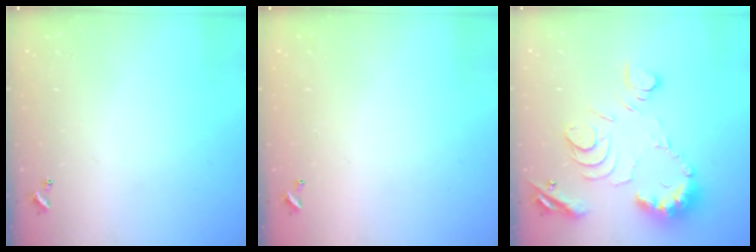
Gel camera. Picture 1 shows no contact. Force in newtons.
{"total": 2.9, "press": 2.9, "slide": 0.1}
{"total": 11.6, "press": 11.5, "slide": 1.2}